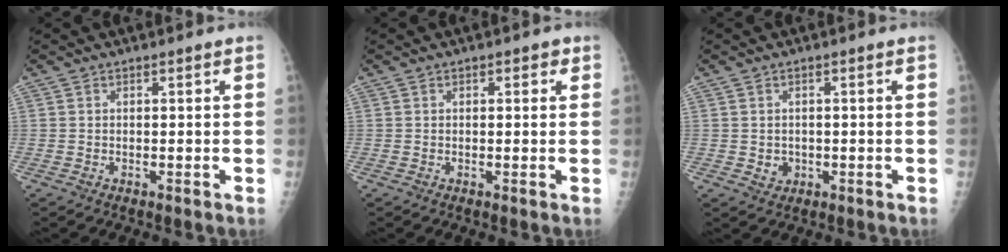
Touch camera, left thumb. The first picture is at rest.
{"total": 2.0, "force": [0.8, 1.3, 1.3], "torque": [0.000, 0.001, 0.006]}
{"total": 2.5, "force": [-0.4, 2.3, 1.0], "torque": [-0.005, 0.002, 0.002]}